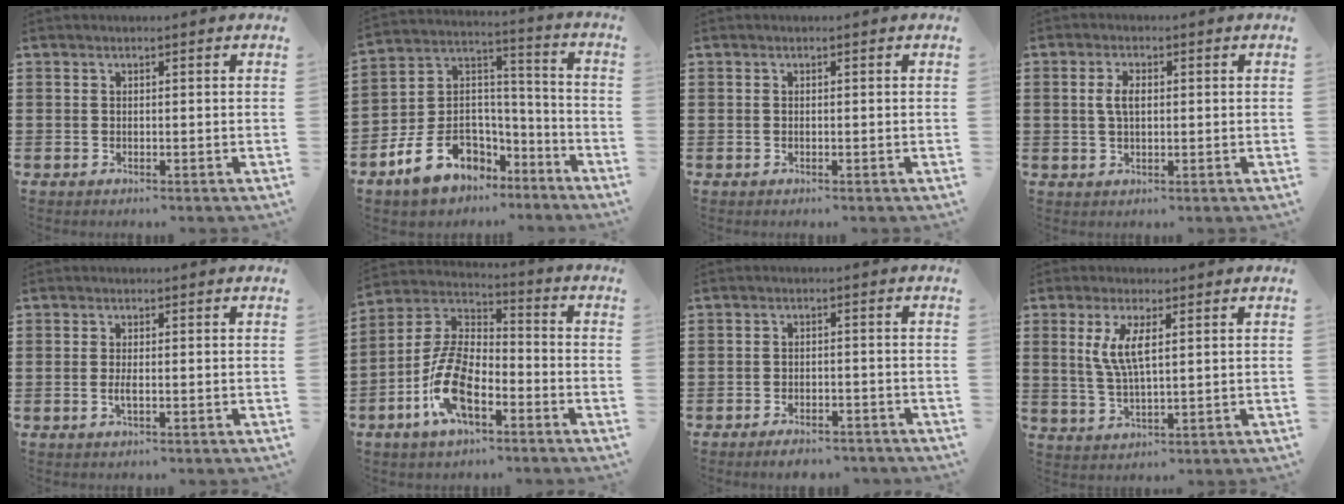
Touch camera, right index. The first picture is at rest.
{"total": 10.8, "force": [-6.8, 7.4, 4.2], "torque": [-0.108, 0.031, -0.123]}
{"total": 0.0}
{"total": 3.1, "force": [0.4, 1.2, 2.8], "torque": [-0.057, 0.007, 0.006]}
{"total": 1.5, "force": [-0.3, 0.2, 1.4], "torque": [-0.033, -0.006, -0.008]}
{"total": 12.2, "force": [-5.3, 5.5, 9.5], "torque": [-0.224, 0.001, -0.106]}
{"total": 2.7, "force": [-2.5, 0.5, 0.6], "torque": [-0.013, 0.004, -0.051]}
{"total": 5.4, "force": [1.7, 1.3, 5.0], "torque": [-0.111, 0.001, 0.026]}